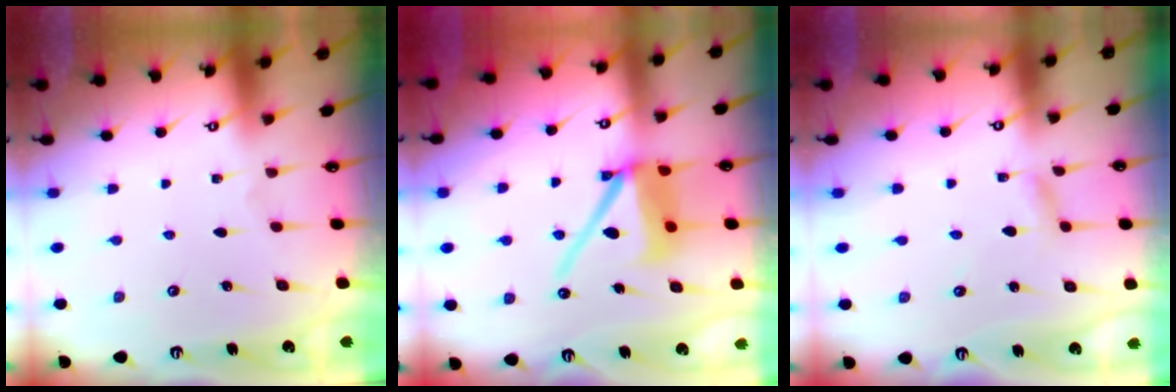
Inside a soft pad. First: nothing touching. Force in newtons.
{"total": 12.7, "press": 12.6, "slide": 1.7}
{"total": 1.7, "press": 1.7, "slide": 0.2}